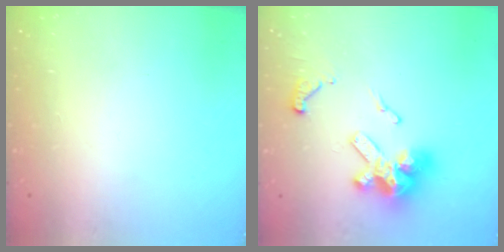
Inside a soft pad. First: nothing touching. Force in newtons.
{"total": 14.9, "press": 14.8, "slide": 1.8}